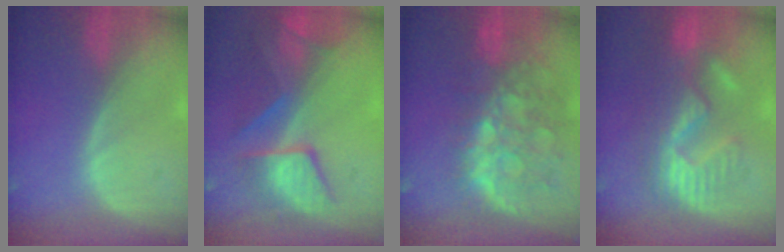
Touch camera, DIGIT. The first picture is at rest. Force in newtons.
{"total": 10.0, "press": 8.6, "slide": 5.1}
{"total": 11.2, "press": 9.7, "slide": 5.5}
{"total": 10.8, "press": 9.9, "slide": 4.3}